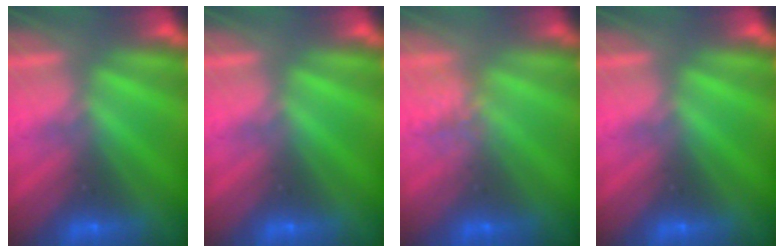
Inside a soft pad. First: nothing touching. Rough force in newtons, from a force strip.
{"total": 0.0}
{"total": 2.5}
{"total": 0.0}